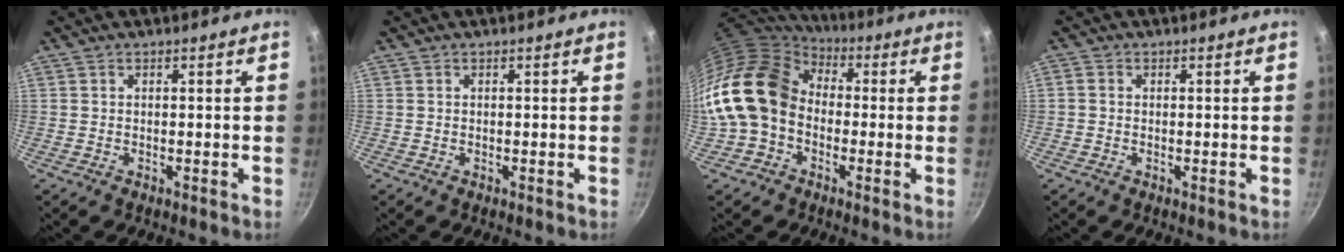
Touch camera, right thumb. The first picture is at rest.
{"total": 0.0}
{"total": 16.8, "force": [-1.7, 13.3, 10.1], "torque": [-0.169, 0.046, -0.048]}
{"total": 1.0, "force": [-0.1, 0.9, 0.5], "torque": [-0.009, 0.004, -0.005]}